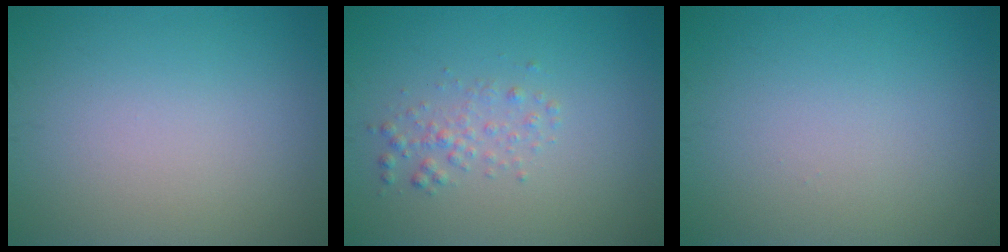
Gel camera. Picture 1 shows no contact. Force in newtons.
{"total": 1.5, "press": 1.5, "slide": 0.0}
{"total": 0.0}